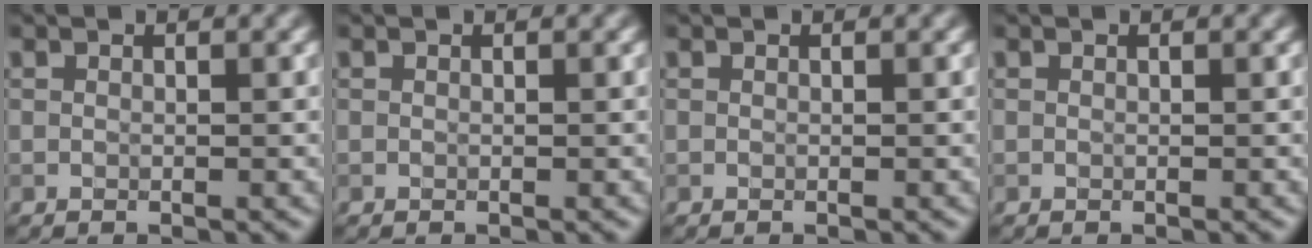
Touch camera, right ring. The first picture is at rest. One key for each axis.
{"total": 0.0}
{"total": 0.0}
{"total": 0.0}